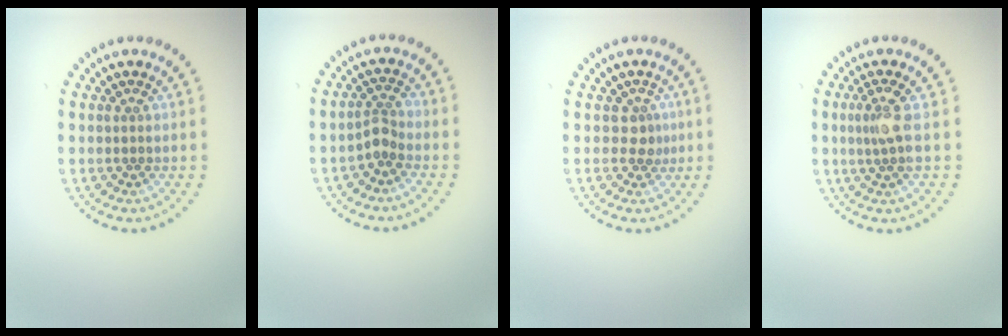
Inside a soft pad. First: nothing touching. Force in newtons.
{"total": 1.9, "press": 1.4, "slide": 1.3}
{"total": 1.5, "press": 1.3, "slide": 0.9}
{"total": 2.1, "press": 1.6, "slide": 1.3}